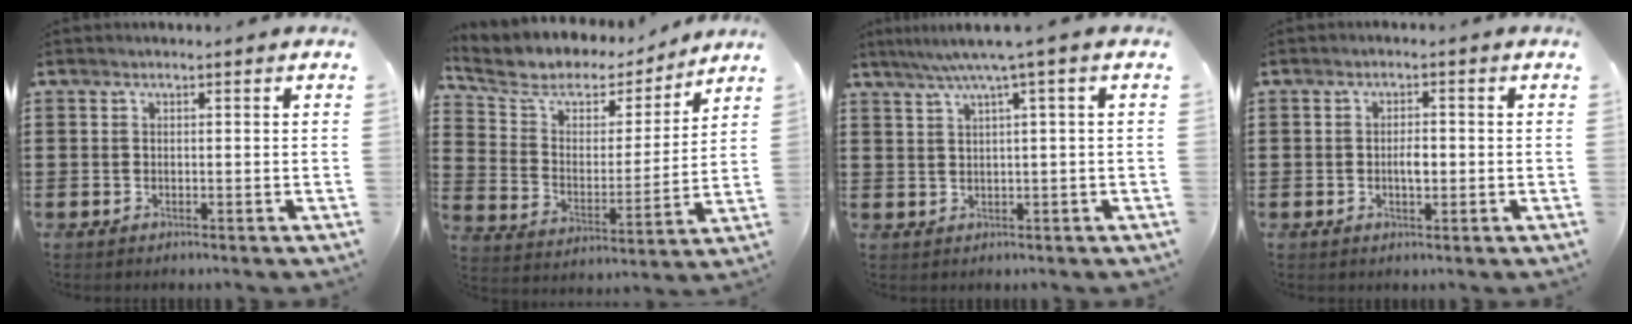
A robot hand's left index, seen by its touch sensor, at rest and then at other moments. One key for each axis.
{"total": 6.8, "fx": 5.2, "fy": 3.5, "fz": 2.6, "tx": -0.084, "ty": -0.029, "tz": 0.086}
{"total": 3.8, "fx": 1.5, "fy": -0.5, "fz": 3.5, "tx": -0.070, "ty": -0.003, "tz": 0.022}
{"total": 2.6, "fx": -0.2, "fy": 1.0, "fz": 2.3, "tx": -0.037, "ty": 0.000, "tz": -0.006}